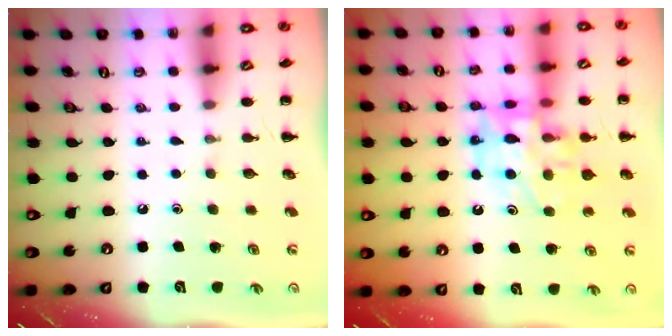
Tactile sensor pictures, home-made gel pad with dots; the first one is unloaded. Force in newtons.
{"total": 15.4, "press": 15.1, "slide": 3.2}